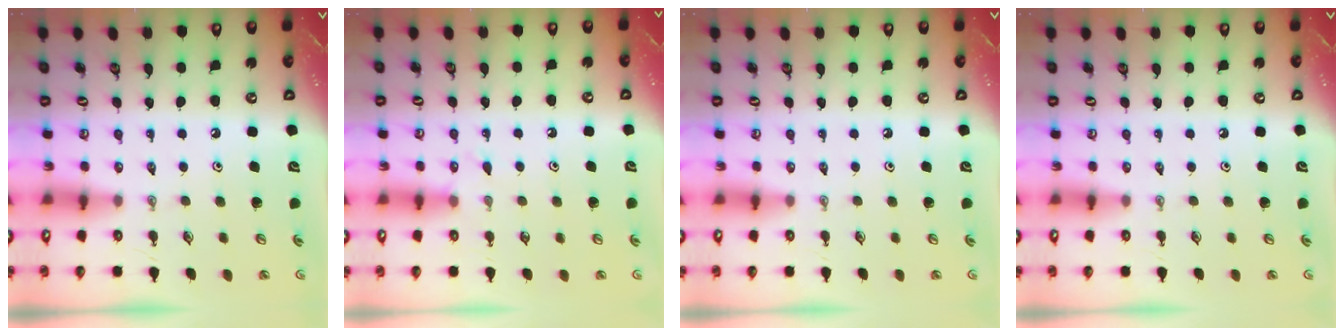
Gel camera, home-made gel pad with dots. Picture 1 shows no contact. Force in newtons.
{"total": 4.2, "press": 4.2, "slide": 0.5}
{"total": 0.0}
{"total": 0.0}